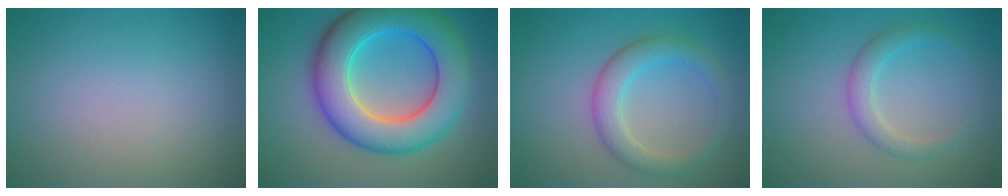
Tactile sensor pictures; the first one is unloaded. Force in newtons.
{"total": 10.6, "press": 10.5, "slide": 0.3}
{"total": 3.7, "press": 3.7, "slide": 0.1}
{"total": 2.3, "press": 2.3, "slide": 0.1}